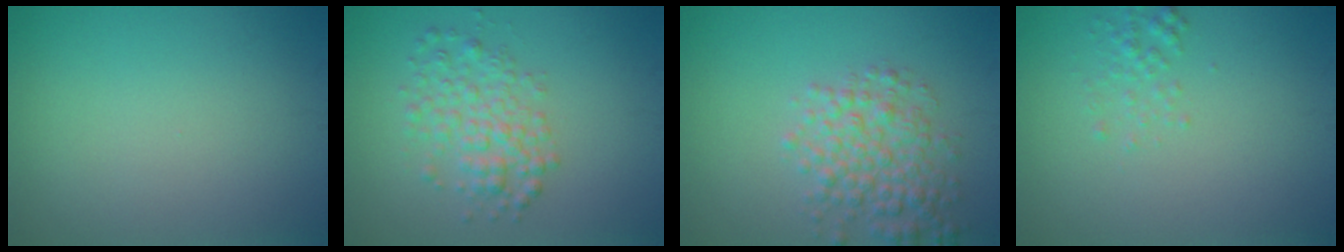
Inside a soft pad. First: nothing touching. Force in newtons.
{"total": 3.4, "press": 3.4, "slide": 0.1}
{"total": 4.1, "press": 4.1, "slide": 0.1}
{"total": 1.3, "press": 1.3, "slide": 0.1}